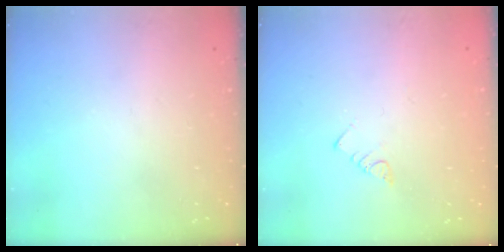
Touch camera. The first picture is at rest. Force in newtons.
{"total": 3.0, "press": 3.0, "slide": 0.2}